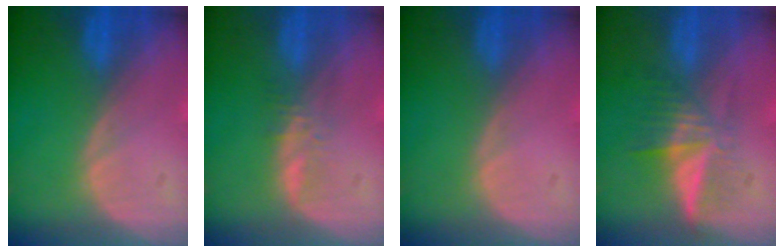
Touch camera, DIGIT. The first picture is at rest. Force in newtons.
{"total": 2.2, "press": 2.1, "slide": 0.2}
{"total": 0.0}
{"total": 6.1, "press": 5.3, "slide": 3.1}